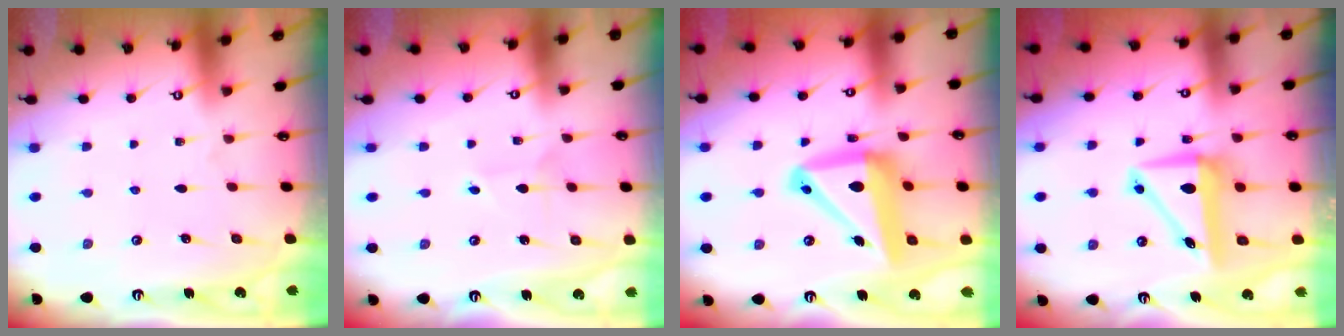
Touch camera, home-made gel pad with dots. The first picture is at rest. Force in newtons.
{"total": 2.4, "press": 2.3, "slide": 0.2}
{"total": 16.7, "press": 16.5, "slide": 2.5}
{"total": 8.4, "press": 8.3, "slide": 1.4}